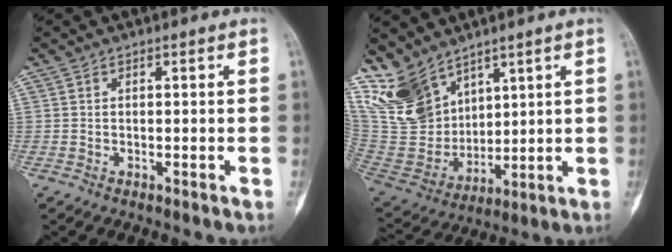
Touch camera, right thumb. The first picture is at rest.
{"total": 16.0, "force": [11.7, 8.9, 6.4], "torque": [-0.105, -0.050, 0.257]}